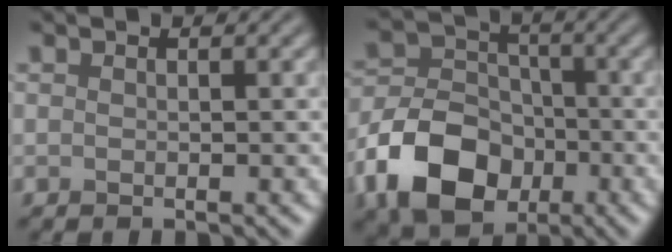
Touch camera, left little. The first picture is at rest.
{"total": 9.1, "force": [-4.0, 6.4, 5.0], "torque": [-0.094, -0.005, -0.086]}